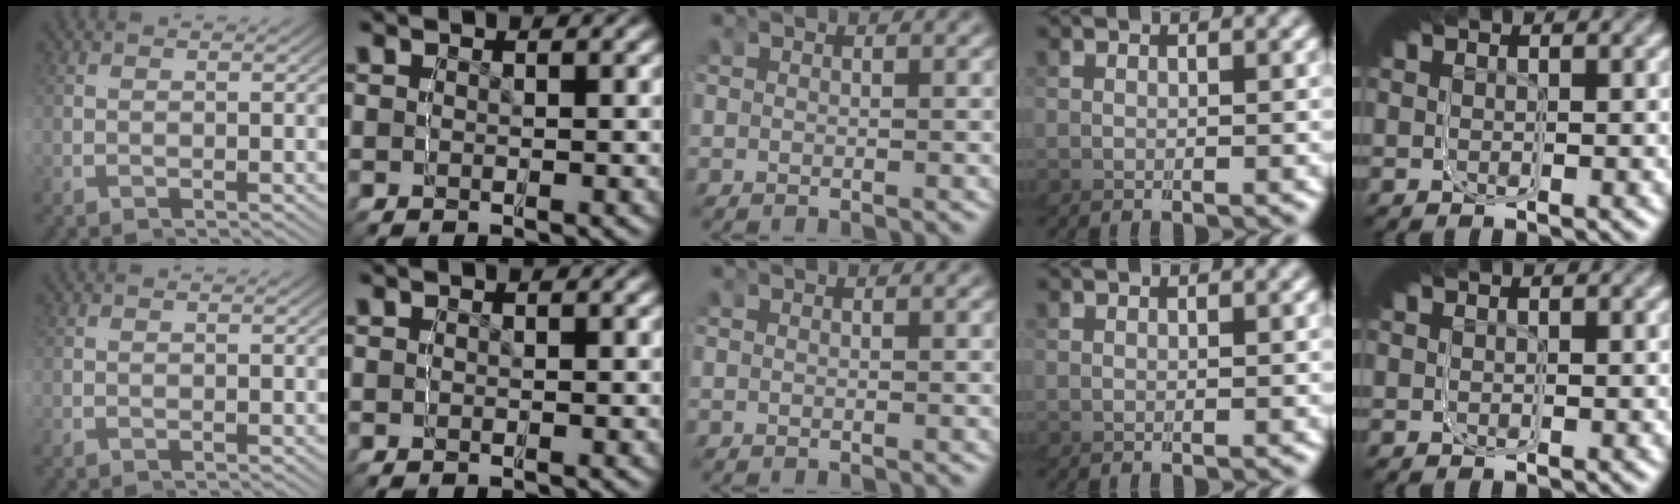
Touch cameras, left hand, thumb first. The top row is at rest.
{}